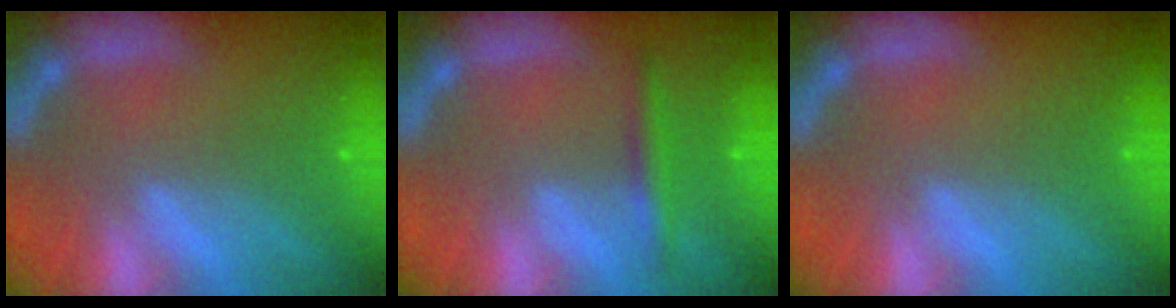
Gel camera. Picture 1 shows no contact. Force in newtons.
{"total": 2.4}
{"total": 0.0}